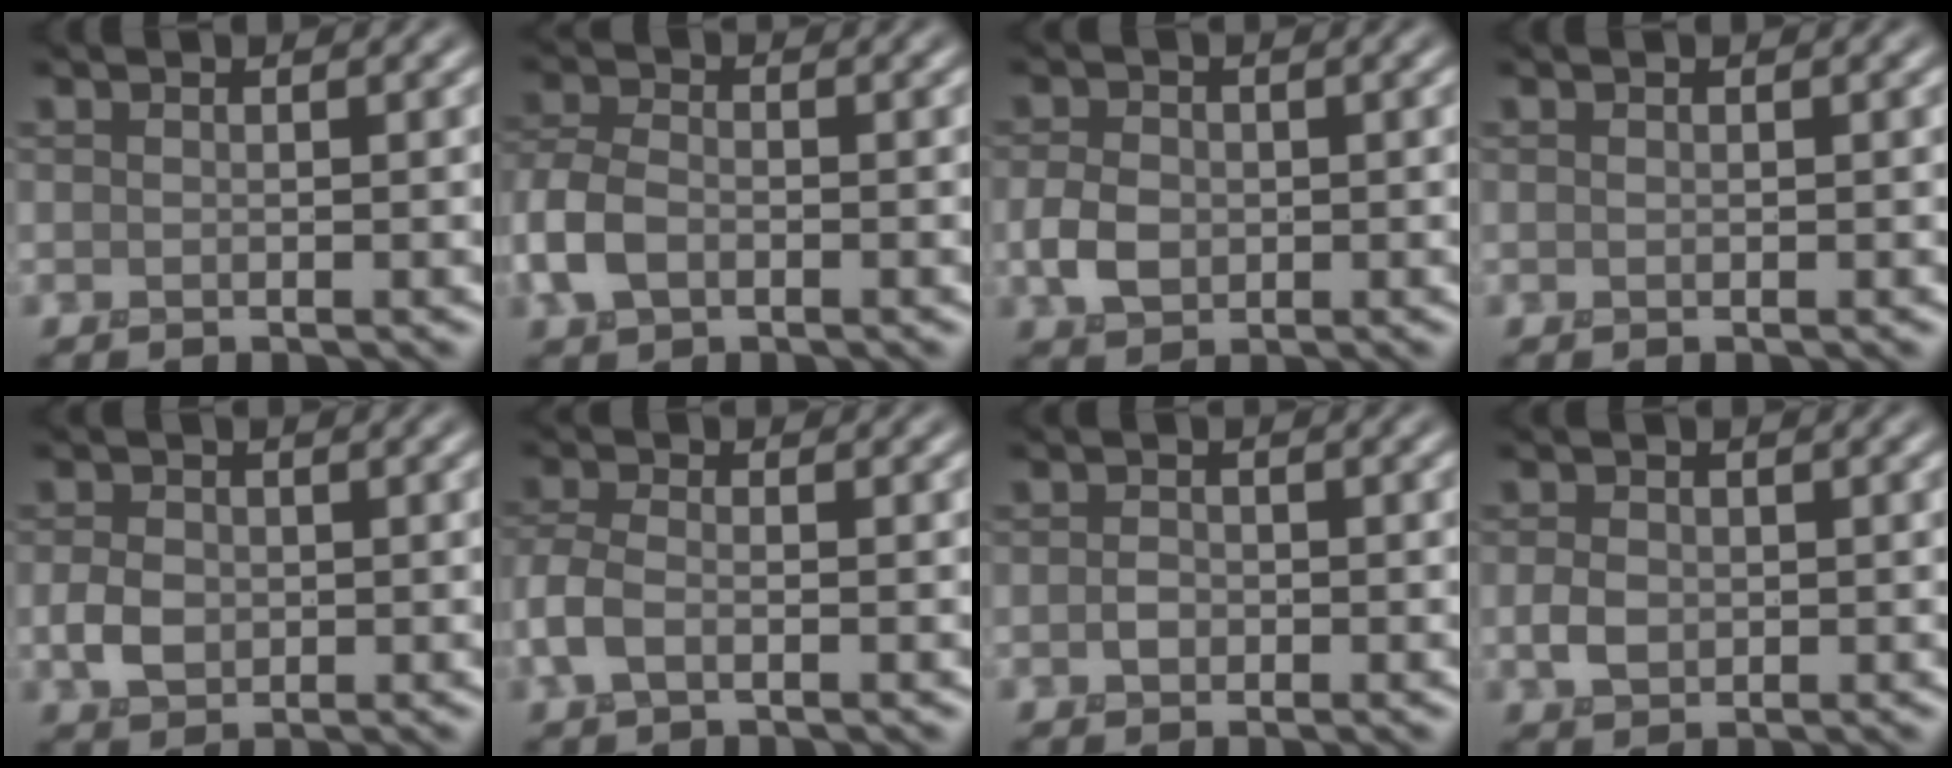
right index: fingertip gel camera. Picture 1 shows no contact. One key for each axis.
{"total": 3.6, "fx": -1.5, "fy": 2.3, "fz": 2.4, "tx": -0.060, "ty": 0.004, "tz": -0.041}
{"total": 2.7, "fx": -0.4, "fy": 2.1, "fz": 1.6, "tx": -0.038, "ty": 0.001, "tz": -0.012}
{"total": 0.0}
{"total": 2.3, "fx": -0.2, "fy": 1.8, "fz": 1.3, "tx": -0.031, "ty": 0.000, "tz": -0.009}
{"total": 2.6, "fx": -1.2, "fy": 1.3, "fz": 1.9, "tx": -0.051, "ty": 0.003, "tz": -0.033}
{"total": 1.0, "fx": -0.4, "fy": 0.8, "fz": 0.4, "tx": -0.009, "ty": 0.000, "tz": -0.011}
{"total": 1.7, "fx": -0.1, "fy": 1.4, "fz": 1.0, "tx": -0.023, "ty": 0.000, "tz": -0.007}